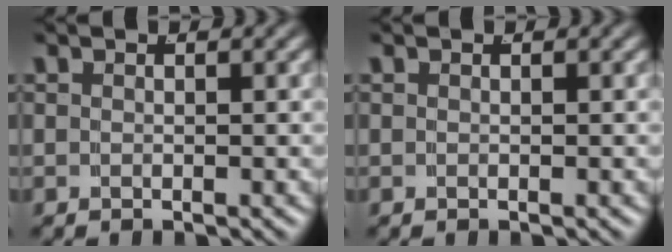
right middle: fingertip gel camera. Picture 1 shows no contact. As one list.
[{"total": 0.0}]